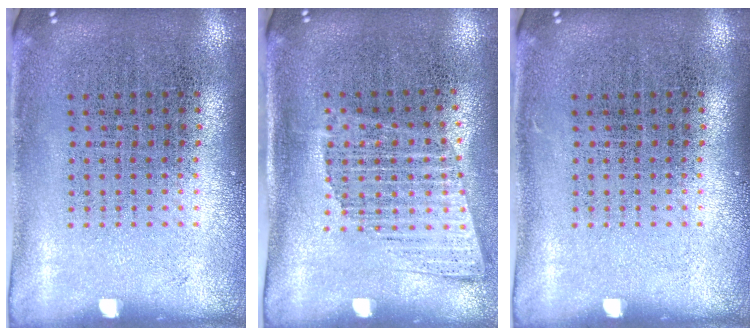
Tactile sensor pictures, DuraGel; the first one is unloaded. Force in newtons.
{"total": 1.3, "press": 1.0, "slide": 0.8}
{"total": 0.0}